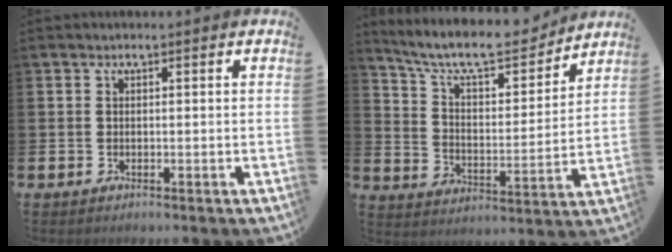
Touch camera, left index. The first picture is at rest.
{"total": 10.0, "force": [8.9, 2.6, 3.7], "torque": [-0.101, -0.061, 0.151]}